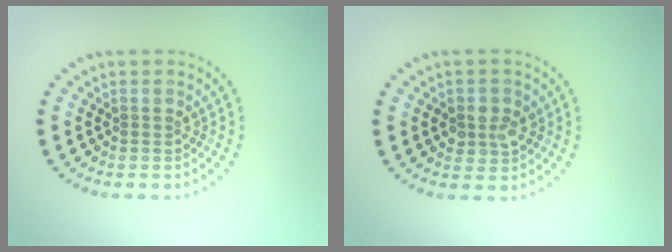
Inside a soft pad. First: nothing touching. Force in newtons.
{"total": 2.5, "press": 2.5, "slide": 0.6}